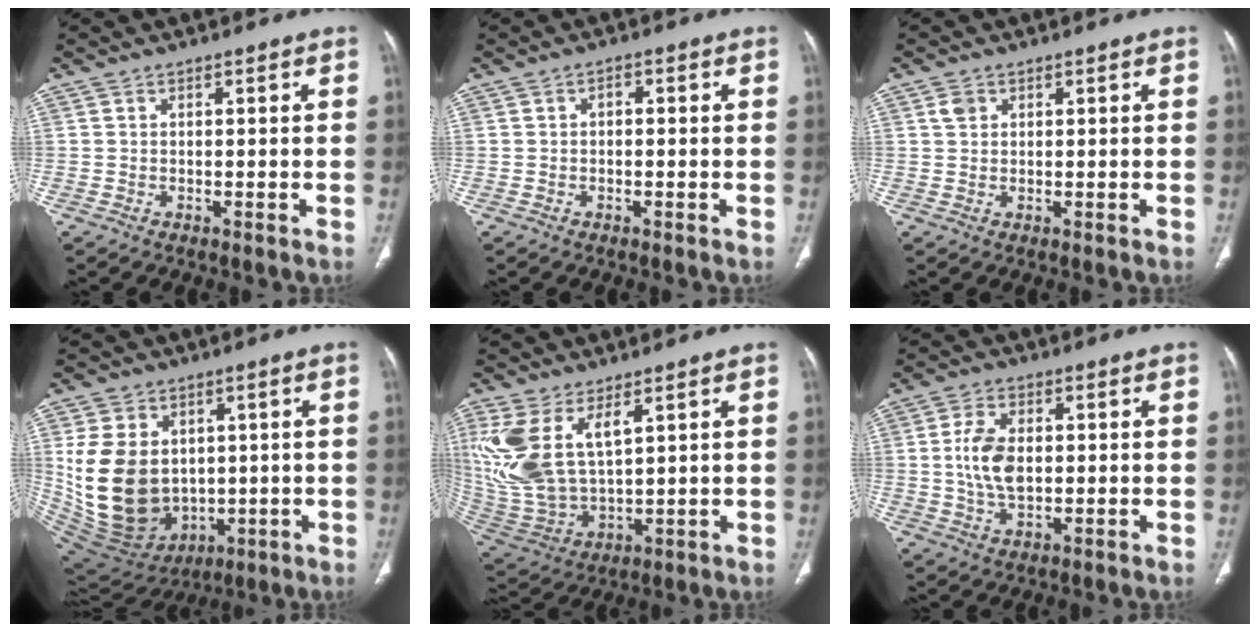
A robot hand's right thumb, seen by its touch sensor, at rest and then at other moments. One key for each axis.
{"total": 1.4, "fx": 0.1, "fy": 0.9, "fz": 1.0, "tx": -0.013, "ty": 0.006, "tz": -0.003}
{"total": 2.0, "fx": 0.9, "fy": 1.5, "fz": 0.9, "tx": -0.011, "ty": 0.001, "tz": 0.017}
{"total": 19.4, "fx": 1.5, "fy": 14.9, "fz": 12.5, "tx": -0.214, "ty": -0.015, "tz": 0.063}
{"total": 16.6, "fx": 6.3, "fy": 8.5, "fz": 12.7, "tx": -0.273, "ty": -0.018, "tz": 0.146}
{"total": 8.2, "fx": 0.4, "fy": 5.0, "fz": 6.6, "tx": -0.125, "ty": -0.001, "tz": 0.010}